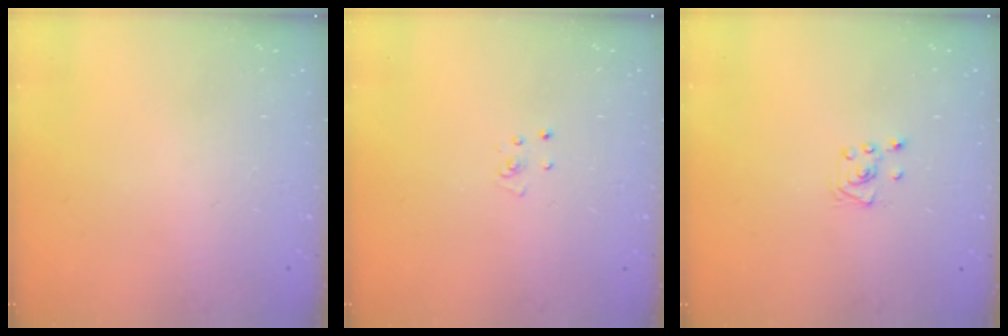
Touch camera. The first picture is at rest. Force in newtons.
{"total": 2.3, "press": 2.3, "slide": 0.2}
{"total": 3.0, "press": 2.9, "slide": 0.3}